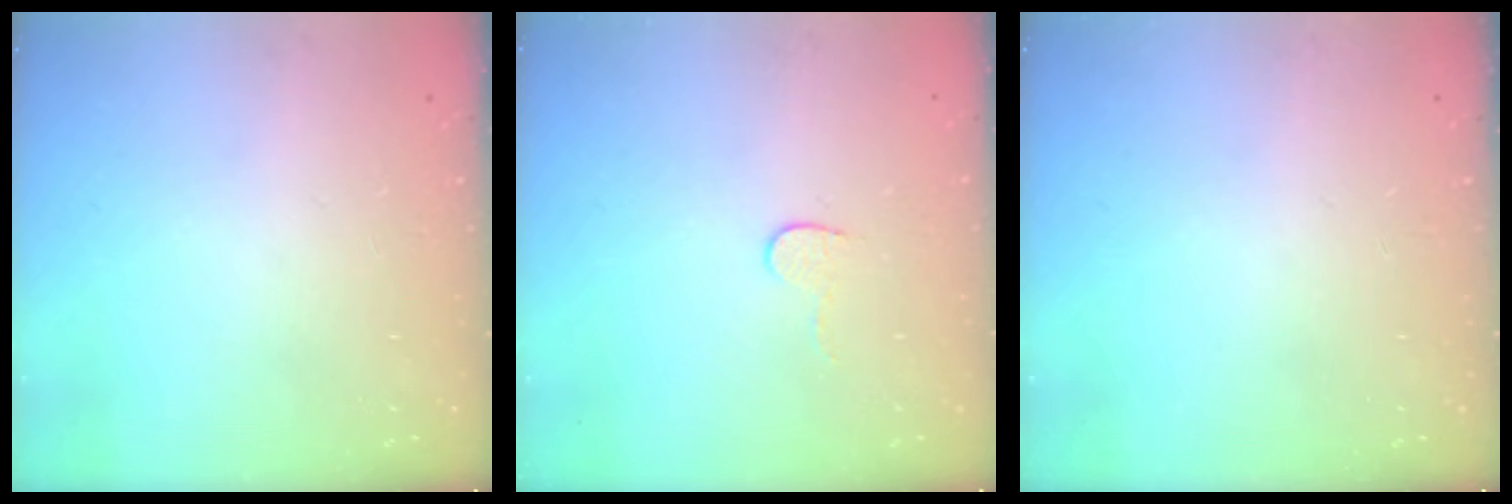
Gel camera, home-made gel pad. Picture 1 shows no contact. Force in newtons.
{"total": 4.0, "press": 4.0, "slide": 0.3}
{"total": 0.0}